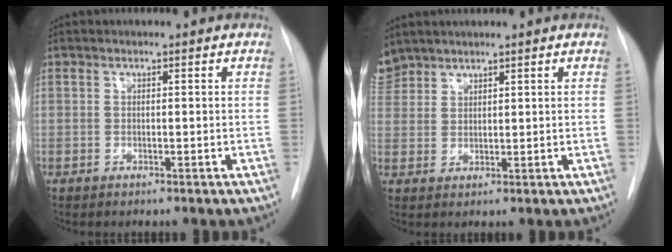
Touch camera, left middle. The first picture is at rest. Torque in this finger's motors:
{"motor_torque": [1.08, -1.06, 0.44, -0.03]}